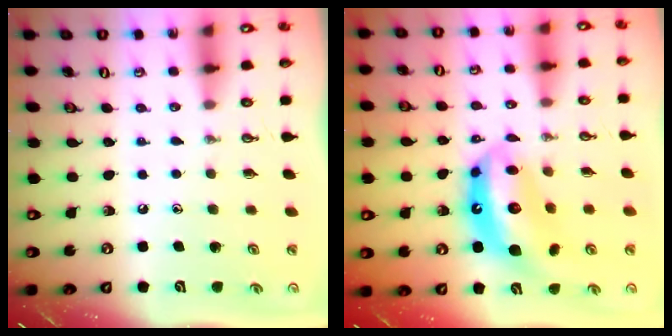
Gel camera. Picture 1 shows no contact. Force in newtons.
{"total": 14.3, "press": 14.2, "slide": 1.7}